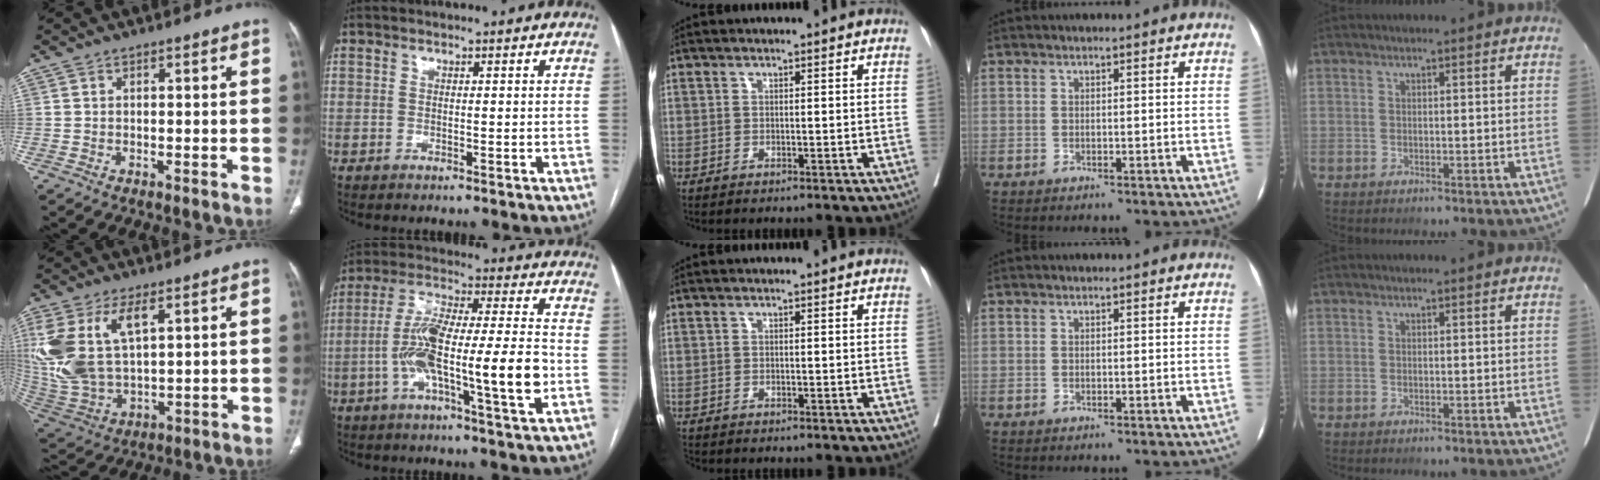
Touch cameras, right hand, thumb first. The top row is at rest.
{"thumb": {"total": 17.8, "force": [5.9, 9.4, 13.9], "torque": [-0.313, -0.015, 0.126]}, "index": {"total": 15.9, "force": [-3.9, 1.2, 15.4], "torque": [-0.279, 0.008, -0.070]}, "middle": {"total": 1.6, "force": [-1.6, 0.4, 0.3], "torque": [-0.011, -0.006, -0.028]}}